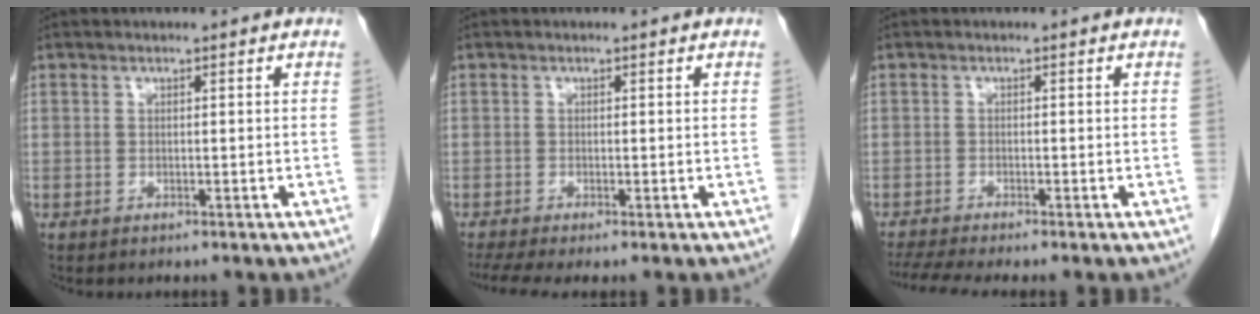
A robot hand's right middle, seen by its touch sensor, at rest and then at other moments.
{"total": 3.6, "force": [-2.5, 0.4, 2.6], "torque": [-0.049, -0.011, -0.046]}
{"total": 5.3, "force": [-4.5, -0.5, 2.8], "torque": [-0.048, -0.010, -0.076]}